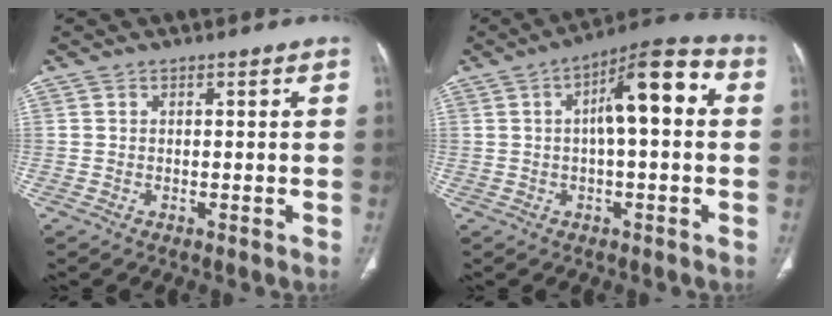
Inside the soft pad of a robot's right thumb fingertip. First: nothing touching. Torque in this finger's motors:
{"motor_torque": [1.73, 3.28, 1.29, -0.21, 0.09]}